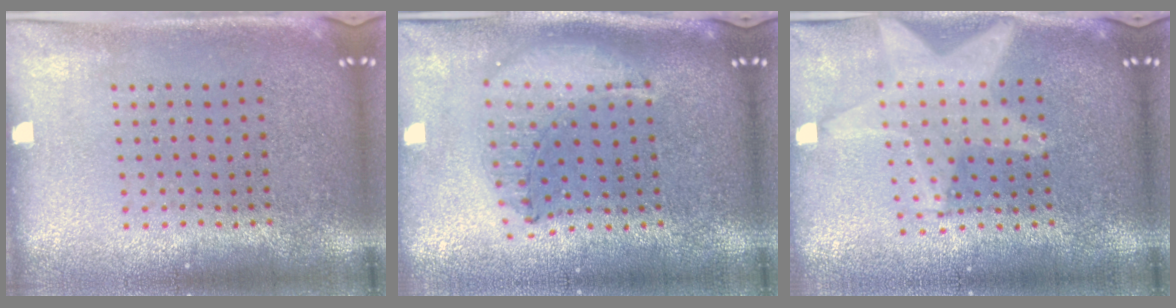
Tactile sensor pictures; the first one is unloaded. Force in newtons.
{"total": 1.3, "press": 1.2, "slide": 0.4}
{"total": 2.2, "press": 1.8, "slide": 1.2}